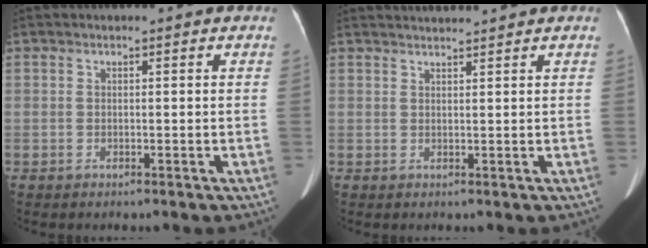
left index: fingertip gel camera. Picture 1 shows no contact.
{"total": 3.4, "force": [3.2, -0.9, 0.5], "torque": [-0.006, 0.017, 0.055]}